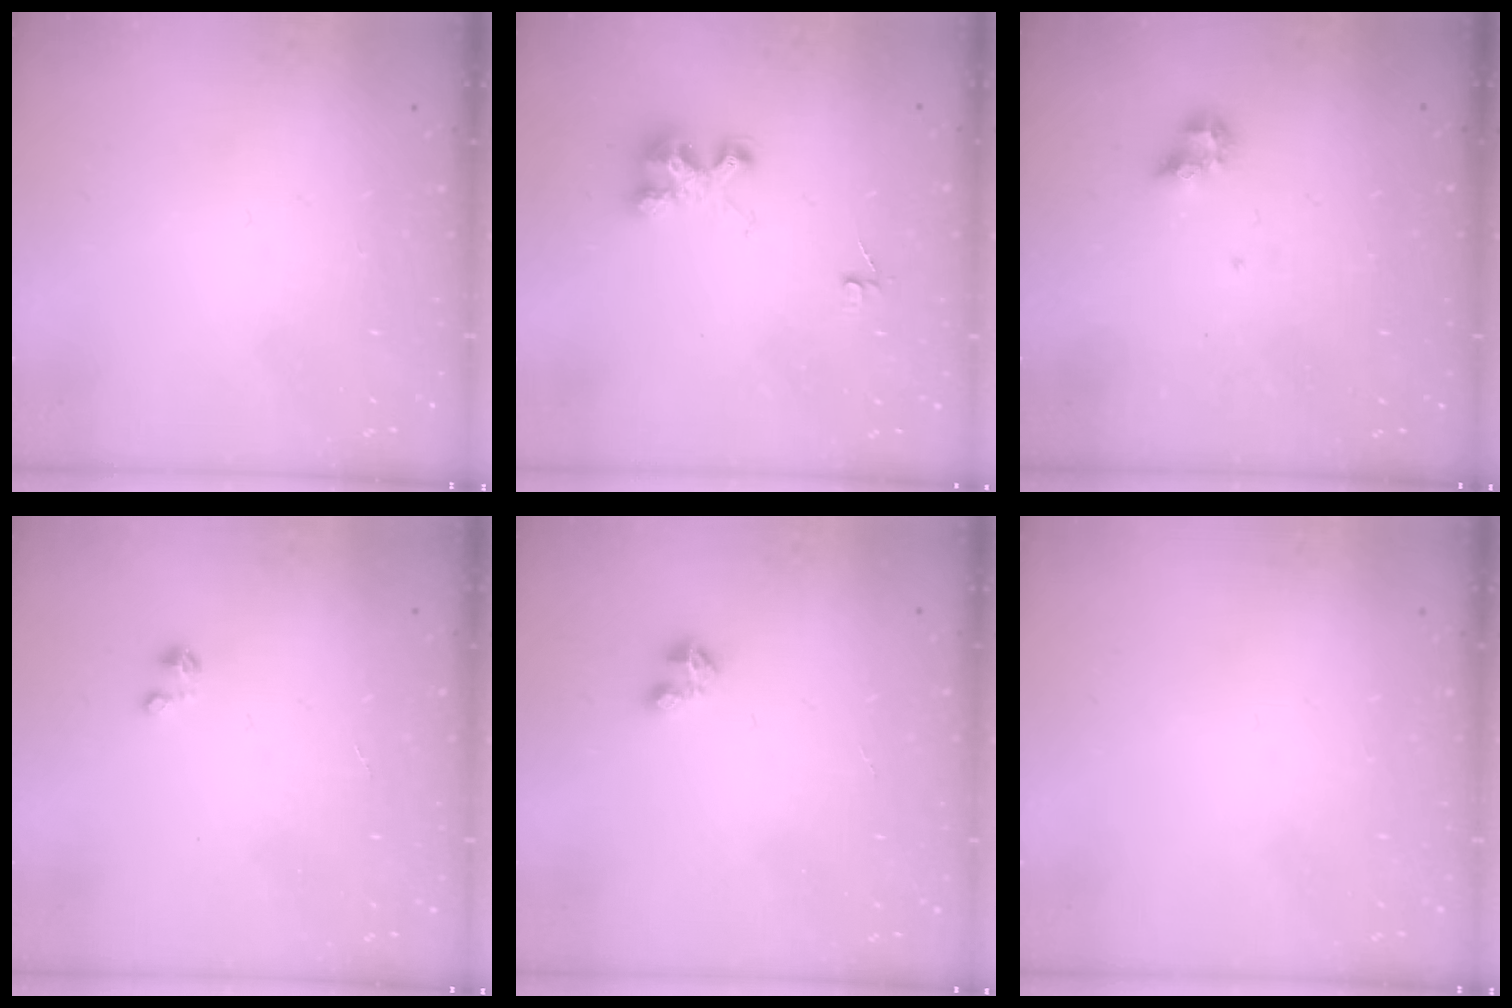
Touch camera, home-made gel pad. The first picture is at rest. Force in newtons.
{"total": 4.1, "press": 4.1, "slide": 0.2}
{"total": 4.7, "press": 4.7, "slide": 0.3}
{"total": 0.0}
{"total": 2.1, "press": 2.1, "slide": 0.2}
{"total": 0.0}